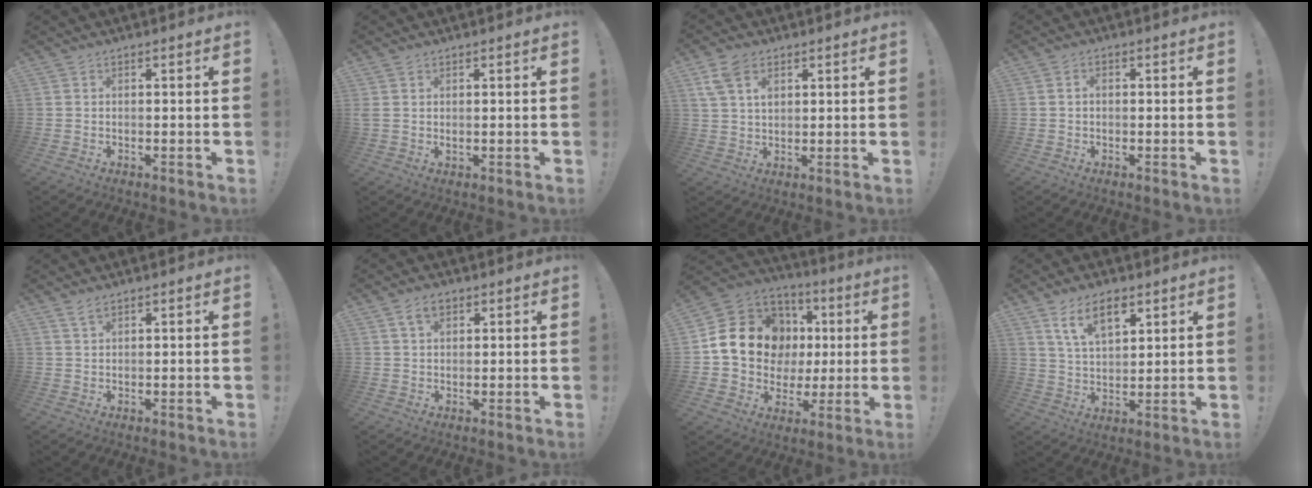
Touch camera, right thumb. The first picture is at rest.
{"total": 1.5, "force": [0.8, 0.7, 1.2], "torque": [-0.021, -0.001, 0.014]}
{"total": 6.8, "force": [3.4, 4.4, 3.9], "torque": [-0.071, -0.004, 0.066]}
{"total": 1.4, "force": [-0.3, 1.0, 1.0], "torque": [-0.022, 0.006, -0.004]}
{"total": 2.5, "force": [1.8, 1.0, 1.4], "torque": [-0.026, -0.005, 0.032]}
{"total": 4.5, "force": [2.3, 2.7, 2.8], "torque": [-0.049, 0.001, 0.042]}
{"total": 18.9, "force": [4.1, 15.4, 10.1], "torque": [-0.150, 0.001, 0.105]}
{"total": 10.4, "force": [6.2, 4.9, 6.8], "torque": [-0.121, -0.015, 0.113]}